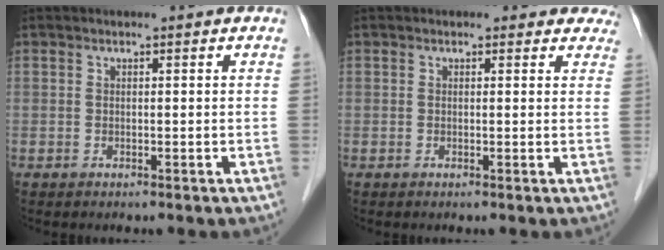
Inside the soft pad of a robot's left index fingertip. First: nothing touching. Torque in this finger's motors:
{"motor_torque": [0.44, -0.31, 0.05, -0.04]}